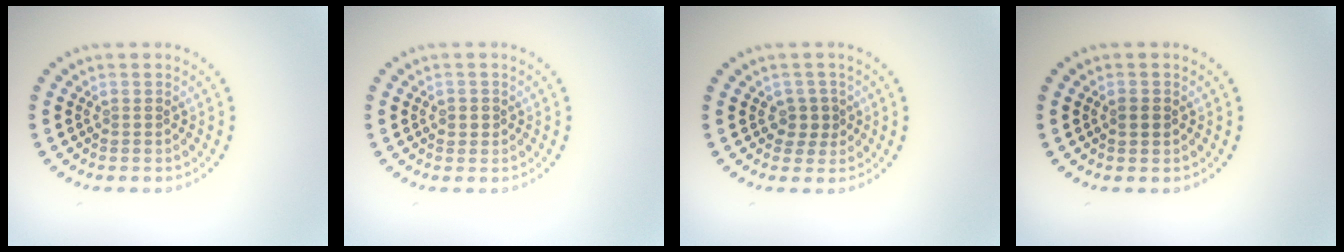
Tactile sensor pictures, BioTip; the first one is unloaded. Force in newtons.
{"total": 1.0, "press": 1.0, "slide": 0.3}
{"total": 1.8, "press": 1.5, "slide": 1.0}
{"total": 1.0, "press": 1.0, "slide": 0.0}